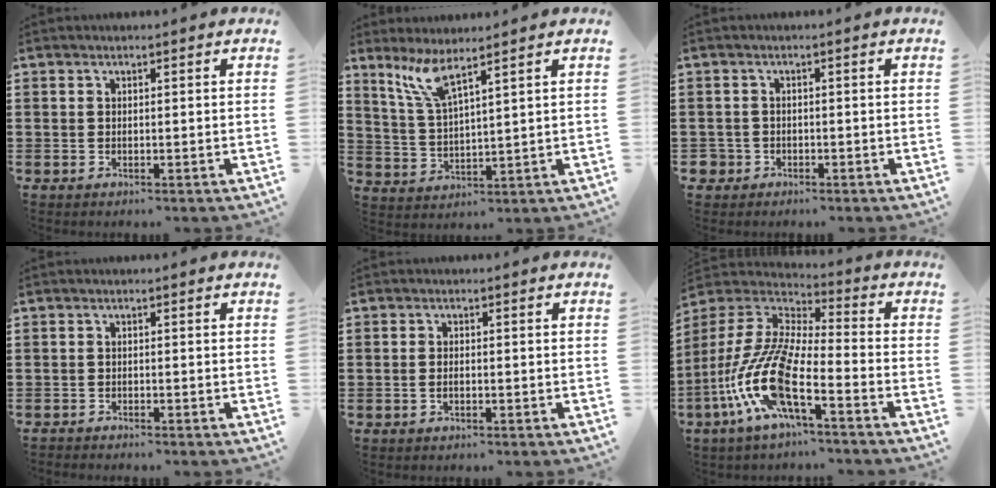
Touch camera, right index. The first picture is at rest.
{"total": 5.6, "force": [3.9, 0.4, 4.0], "torque": [-0.097, -0.007, 0.067]}
{"total": 1.9, "force": [-1.1, 1.5, 0.2], "torque": [-0.017, -0.001, -0.029]}
{"total": 0.8, "force": [-0.8, 0.0, -0.1], "torque": [0.001, 0.003, -0.018]}
{"total": 1.2, "force": [-0.3, 0.6, 1.0], "torque": [-0.020, 0.002, -0.006]}
{"total": 13.1, "force": [-6.8, 3.3, 10.8], "torque": [-0.259, -0.017, -0.144]}